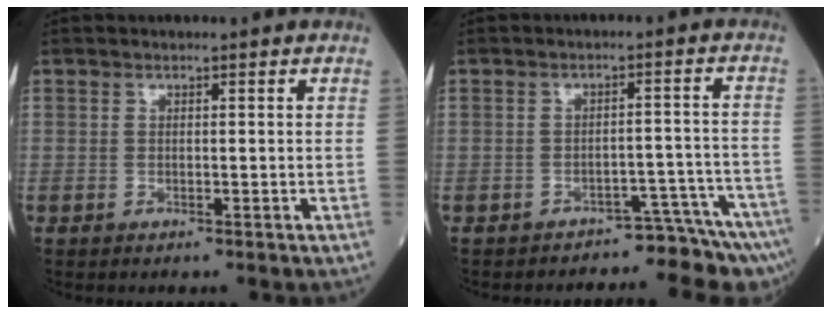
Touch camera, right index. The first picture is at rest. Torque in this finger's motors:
{"motor_torque": [0.36, -0.73, 0.26, 0.02]}